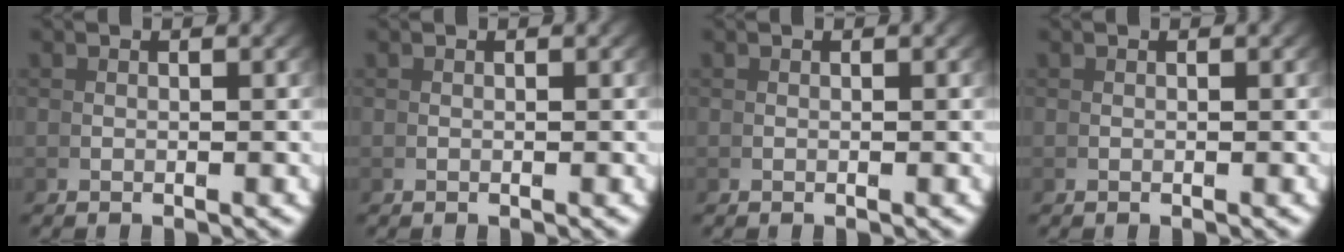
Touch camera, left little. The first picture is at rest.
{"total": 0.0}
{"total": 0.0}
{"total": 0.0}